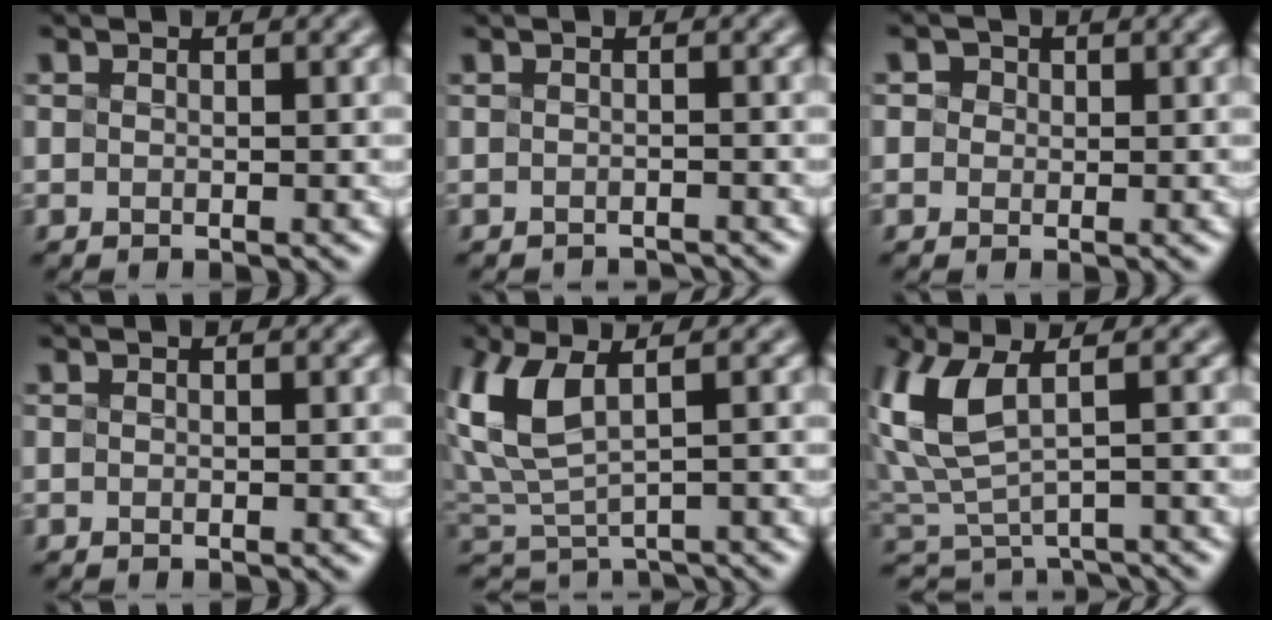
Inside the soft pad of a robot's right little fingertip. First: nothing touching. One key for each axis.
{"total": 2.2, "fx": -2.2, "fy": -0.1, "fz": 0.5, "tx": 0.002, "ty": -0.013, "tz": -0.028}
{"total": 0.6, "fx": 0.2, "fy": 0.4, "fz": -0.3, "tx": 0.009, "ty": 0.000, "tz": 0.002}
{"total": 0.0}
{"total": 5.4, "fx": 1.7, "fy": 2.5, "fz": 4.5, "tx": -0.120, "ty": -0.014, "tz": 0.049}
{"total": 6.2, "fx": 1.3, "fy": 3.0, "fz": 5.3, "tx": -0.136, "ty": -0.020, "tz": 0.039}